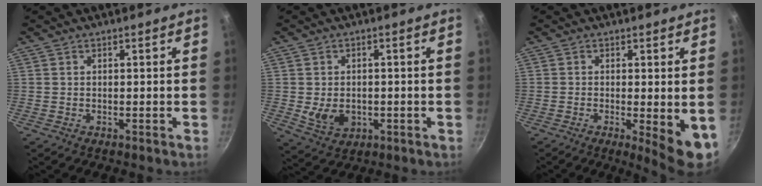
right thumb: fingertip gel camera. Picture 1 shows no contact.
{"total": 6.1, "force": [-0.9, 4.6, 4.0], "torque": [-0.058, -0.005, -0.004]}
{"total": 7.0, "force": [-1.3, 1.6, 6.7], "torque": [-0.085, -0.012, -0.013]}